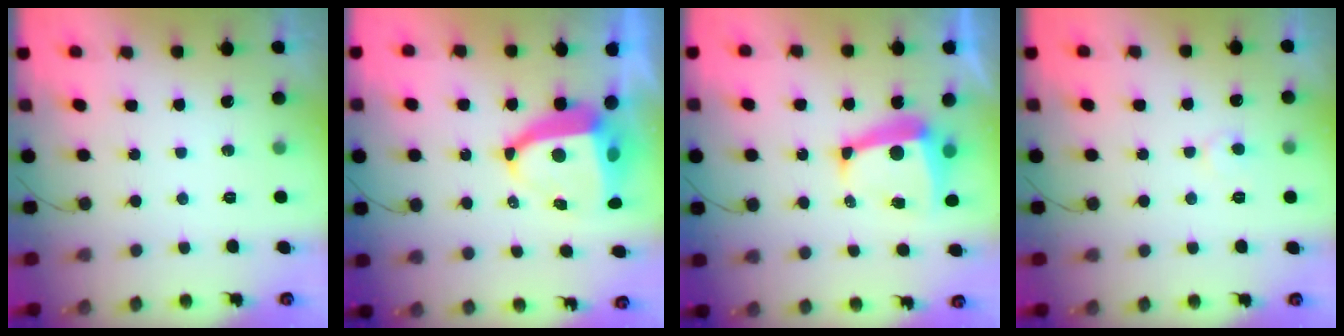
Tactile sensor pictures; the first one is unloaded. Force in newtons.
{"total": 9.7, "press": 9.7, "slide": 0.5}
{"total": 9.1, "press": 9.0, "slide": 0.9}
{"total": 5.1, "press": 5.0, "slide": 0.4}